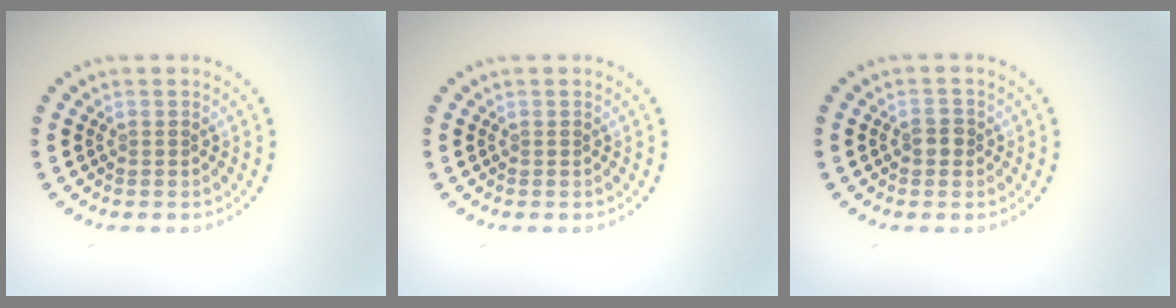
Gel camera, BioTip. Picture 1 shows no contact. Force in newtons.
{"total": 0.0}
{"total": 1.3, "press": 1.3, "slide": 0.3}